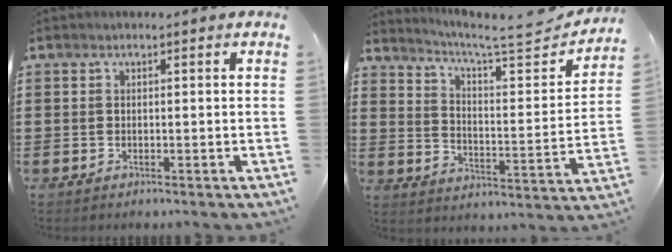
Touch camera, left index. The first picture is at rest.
{"total": 6.5, "force": [5.7, 0.2, 3.1], "torque": [-0.079, -0.043, 0.089]}